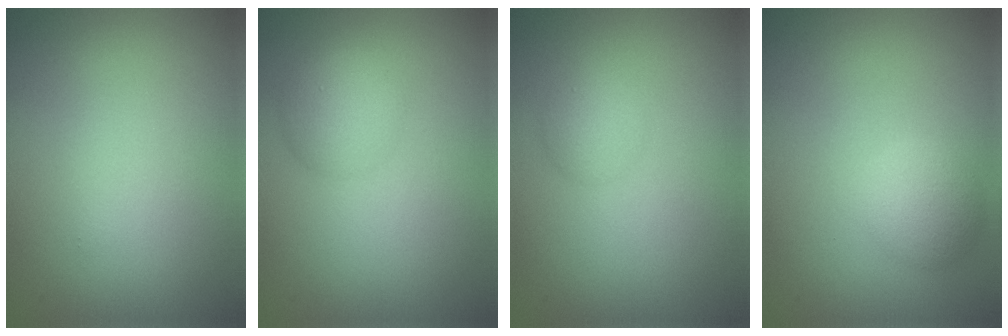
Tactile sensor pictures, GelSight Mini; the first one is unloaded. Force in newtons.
{"total": 3.0, "press": 3.0, "slide": 0.1}
{"total": 1.7, "press": 1.7, "slide": 0.1}
{"total": 3.0, "press": 3.0, "slide": 0.1}